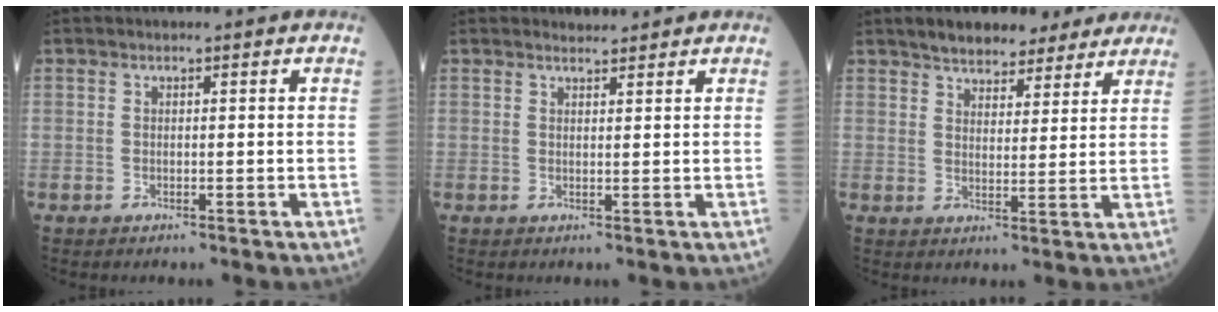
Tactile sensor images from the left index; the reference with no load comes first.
{"total": 1.7, "force": [1.7, 0.2, 0.1], "torque": [-0.010, 0.005, 0.031]}
{"total": 11.6, "force": [9.7, 4.2, 4.7], "torque": [-0.050, 0.022, 0.132]}